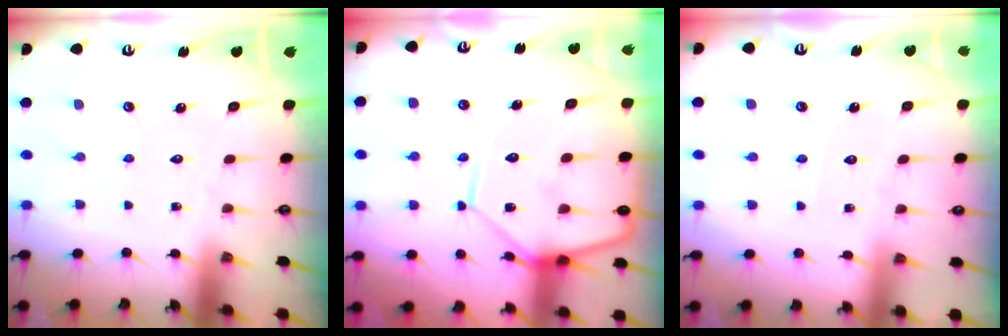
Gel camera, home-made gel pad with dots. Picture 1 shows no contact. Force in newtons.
{"total": 12.7, "press": 12.7, "slide": 1.2}
{"total": 2.4, "press": 2.3, "slide": 0.4}